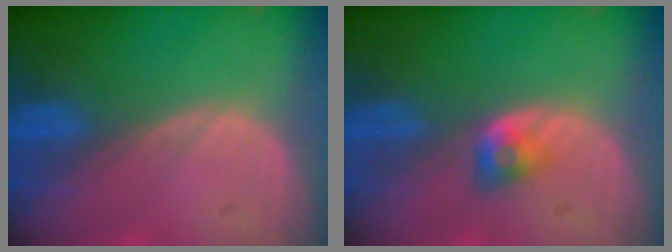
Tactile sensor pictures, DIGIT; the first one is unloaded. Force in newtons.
{"total": 2.9, "press": 2.5, "slide": 1.5}